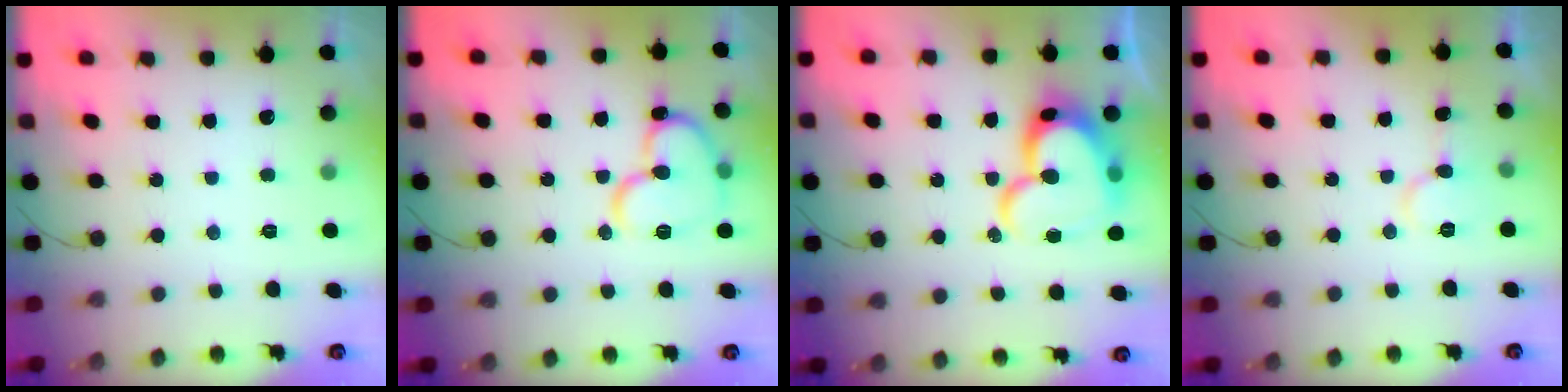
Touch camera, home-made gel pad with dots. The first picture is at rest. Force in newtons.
{"total": 14.6, "press": 14.5, "slide": 1.8}
{"total": 20.2, "press": 20.1, "slide": 2.3}
{"total": 6.3, "press": 6.3, "slide": 0.5}